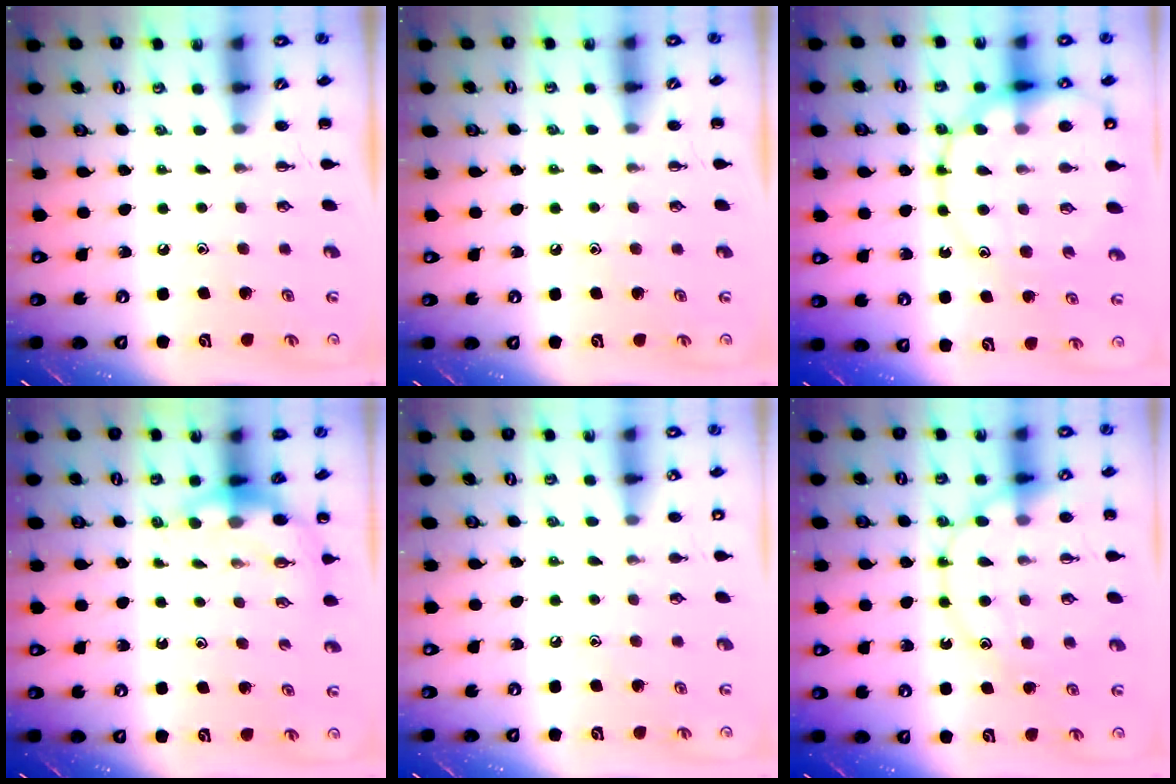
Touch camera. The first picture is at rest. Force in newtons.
{"total": 6.3, "press": 6.0, "slide": 1.8}
{"total": 17.0, "press": 16.8, "slide": 2.4}
{"total": 5.9, "press": 5.9, "slide": 0.5}
{"total": 6.0, "press": 5.6, "slide": 2.0}
{"total": 15.9, "press": 15.9, "slide": 1.4}